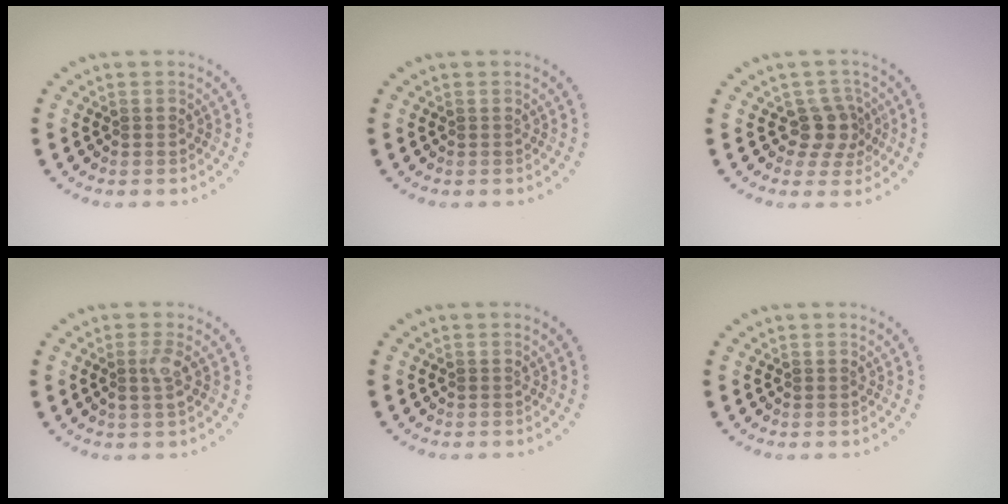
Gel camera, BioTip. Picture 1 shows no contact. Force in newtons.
{"total": 0.0}
{"total": 2.7, "press": 2.1, "slide": 1.7}
{"total": 1.6, "press": 1.3, "slide": 0.8}
{"total": 0.0}
{"total": 0.0}